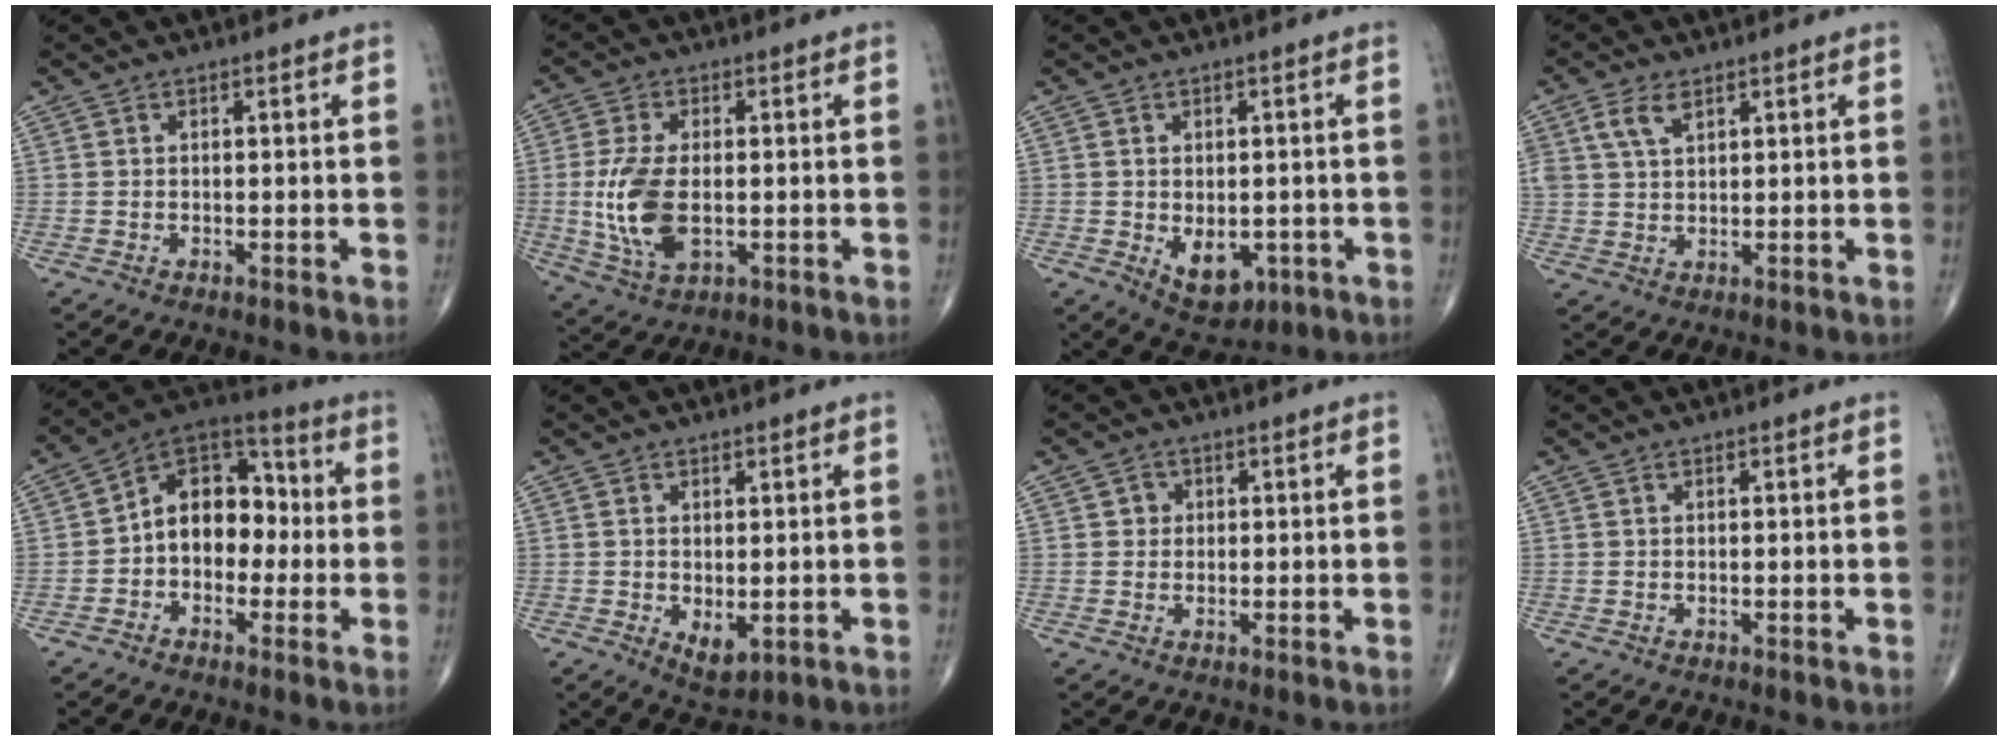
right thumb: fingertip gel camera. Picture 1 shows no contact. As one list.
[{"total": 11.0, "force": [-0.8, 5.8, 9.4], "torque": [-0.201, -0.009, -0.009]}, {"total": 7.5, "force": [-1.9, 4.8, 5.5], "torque": [-0.054, -0.004, -0.013]}, {"total": 4.6, "force": [2.4, 2.4, 3.1], "torque": [-0.060, -0.001, 0.051]}, {"total": 12.8, "force": [-0.8, 9.1, 9.0], "torque": [-0.097, 0.047, -0.032]}, {"total": 4.3, "force": [-0.7, 2.2, 3.6], "torque": [-0.048, -0.012, -0.002]}, {"total": 1.9, "force": [0.4, 1.8, 0.5], "torque": [0.005, 0.002, 0.002]}, {"total": 0.0}]